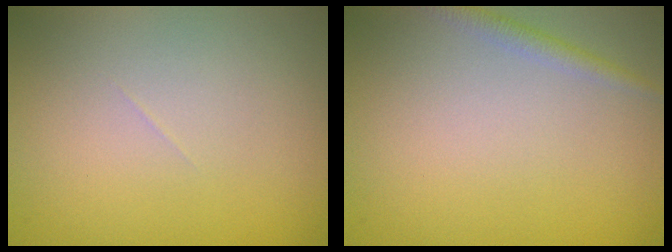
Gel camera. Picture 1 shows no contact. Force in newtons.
{"total": 1.4, "press": 1.4, "slide": 0.0}